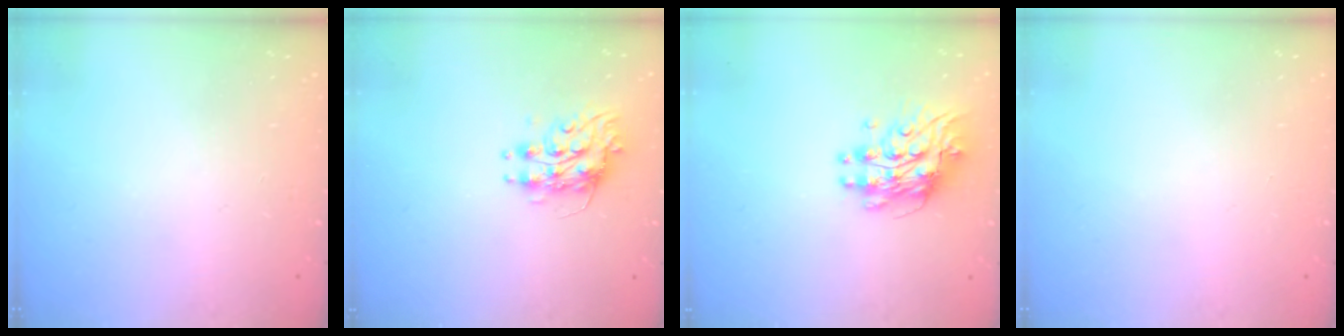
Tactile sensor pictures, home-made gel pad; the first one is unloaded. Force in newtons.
{"total": 8.1, "press": 8.1, "slide": 0.2}
{"total": 9.8, "press": 9.7, "slide": 0.8}
{"total": 0.0}